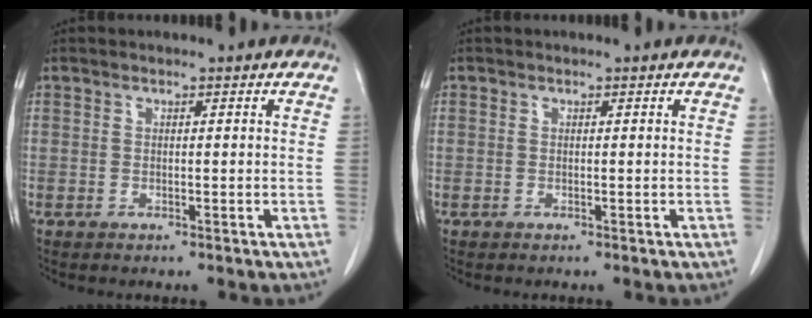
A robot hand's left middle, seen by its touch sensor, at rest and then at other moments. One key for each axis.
{"total": 0.0}